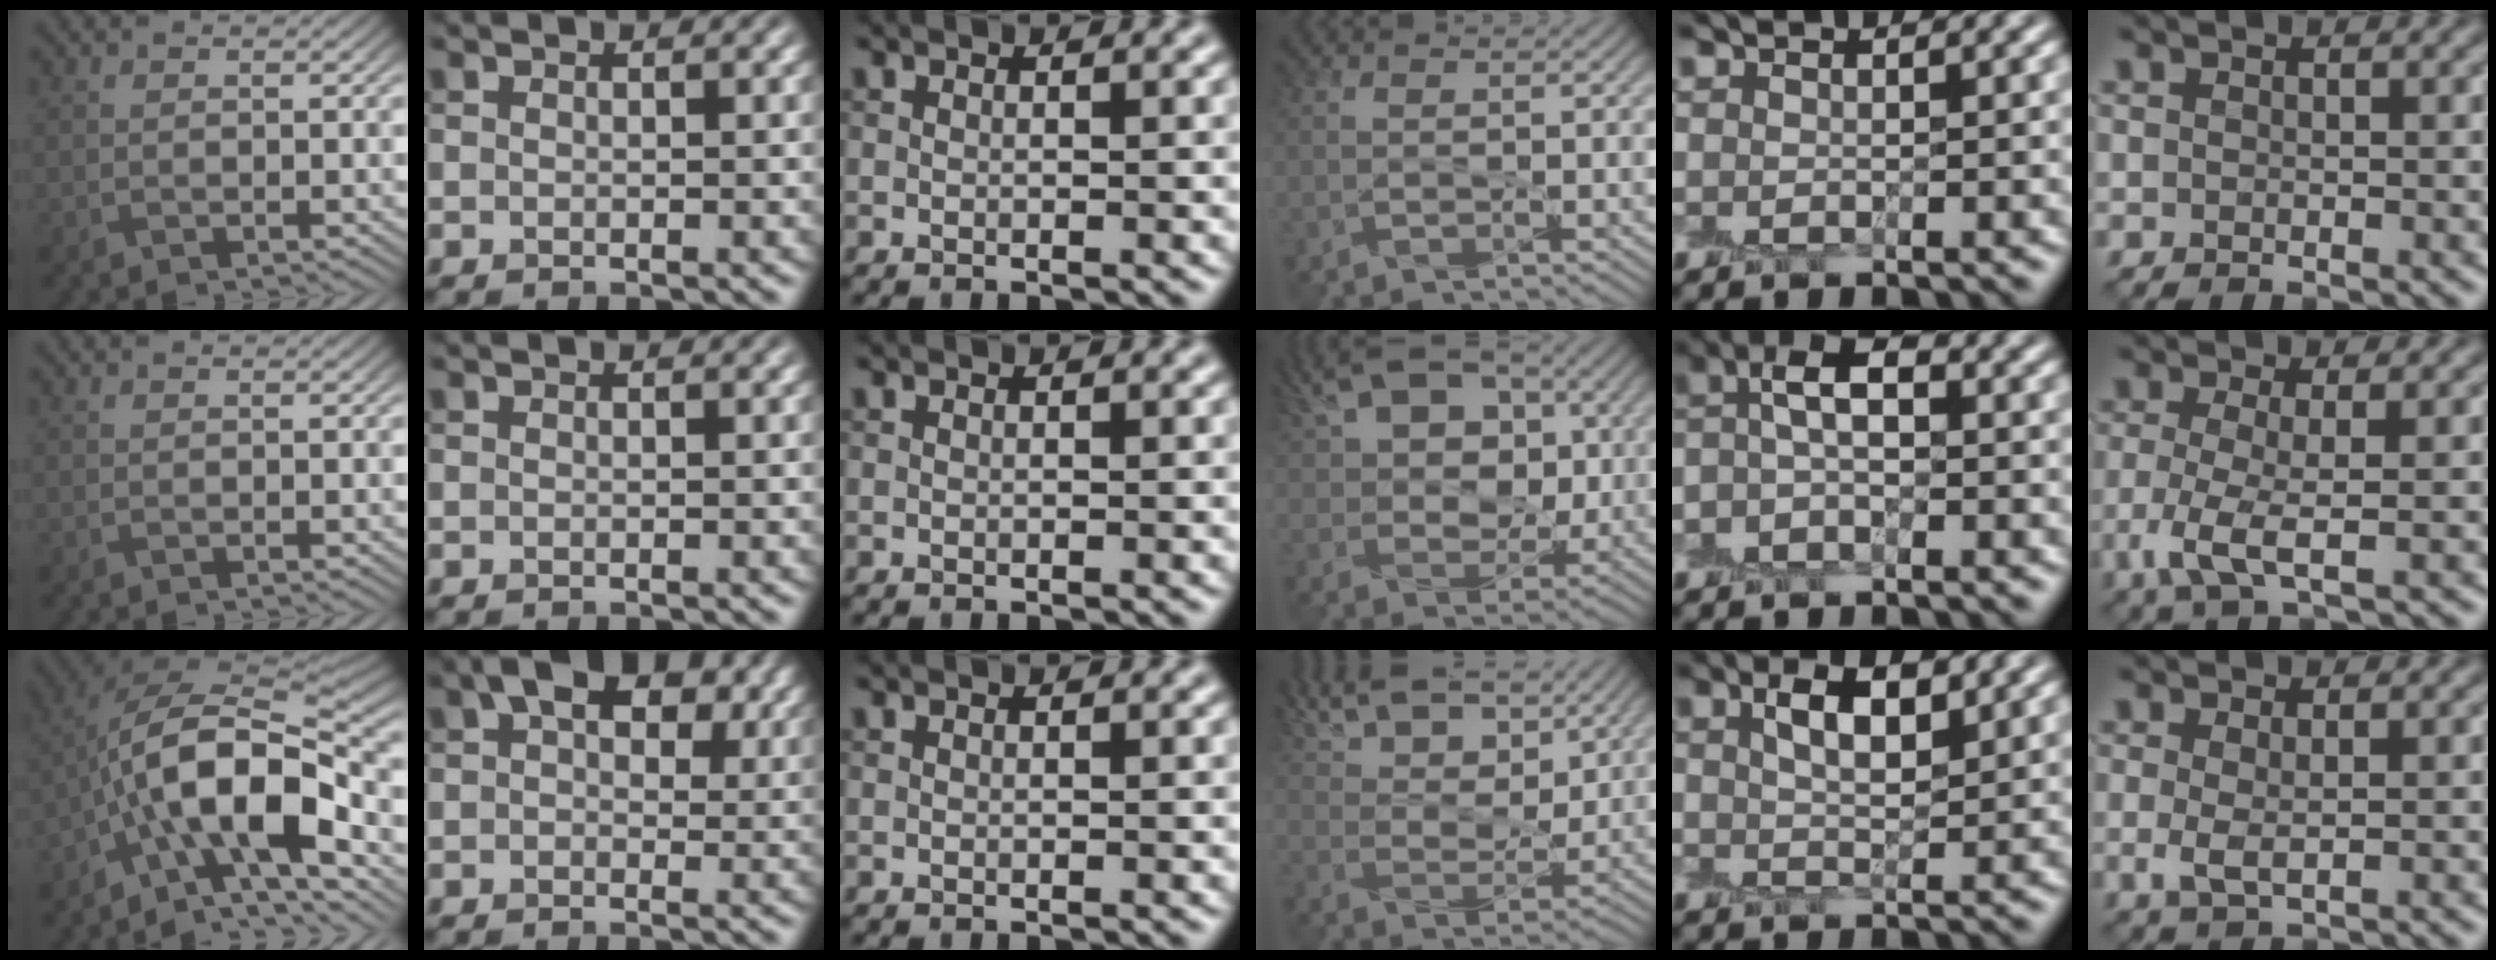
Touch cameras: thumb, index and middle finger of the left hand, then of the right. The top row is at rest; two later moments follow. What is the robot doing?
{"motion": "peel", "object": "shipping label"}